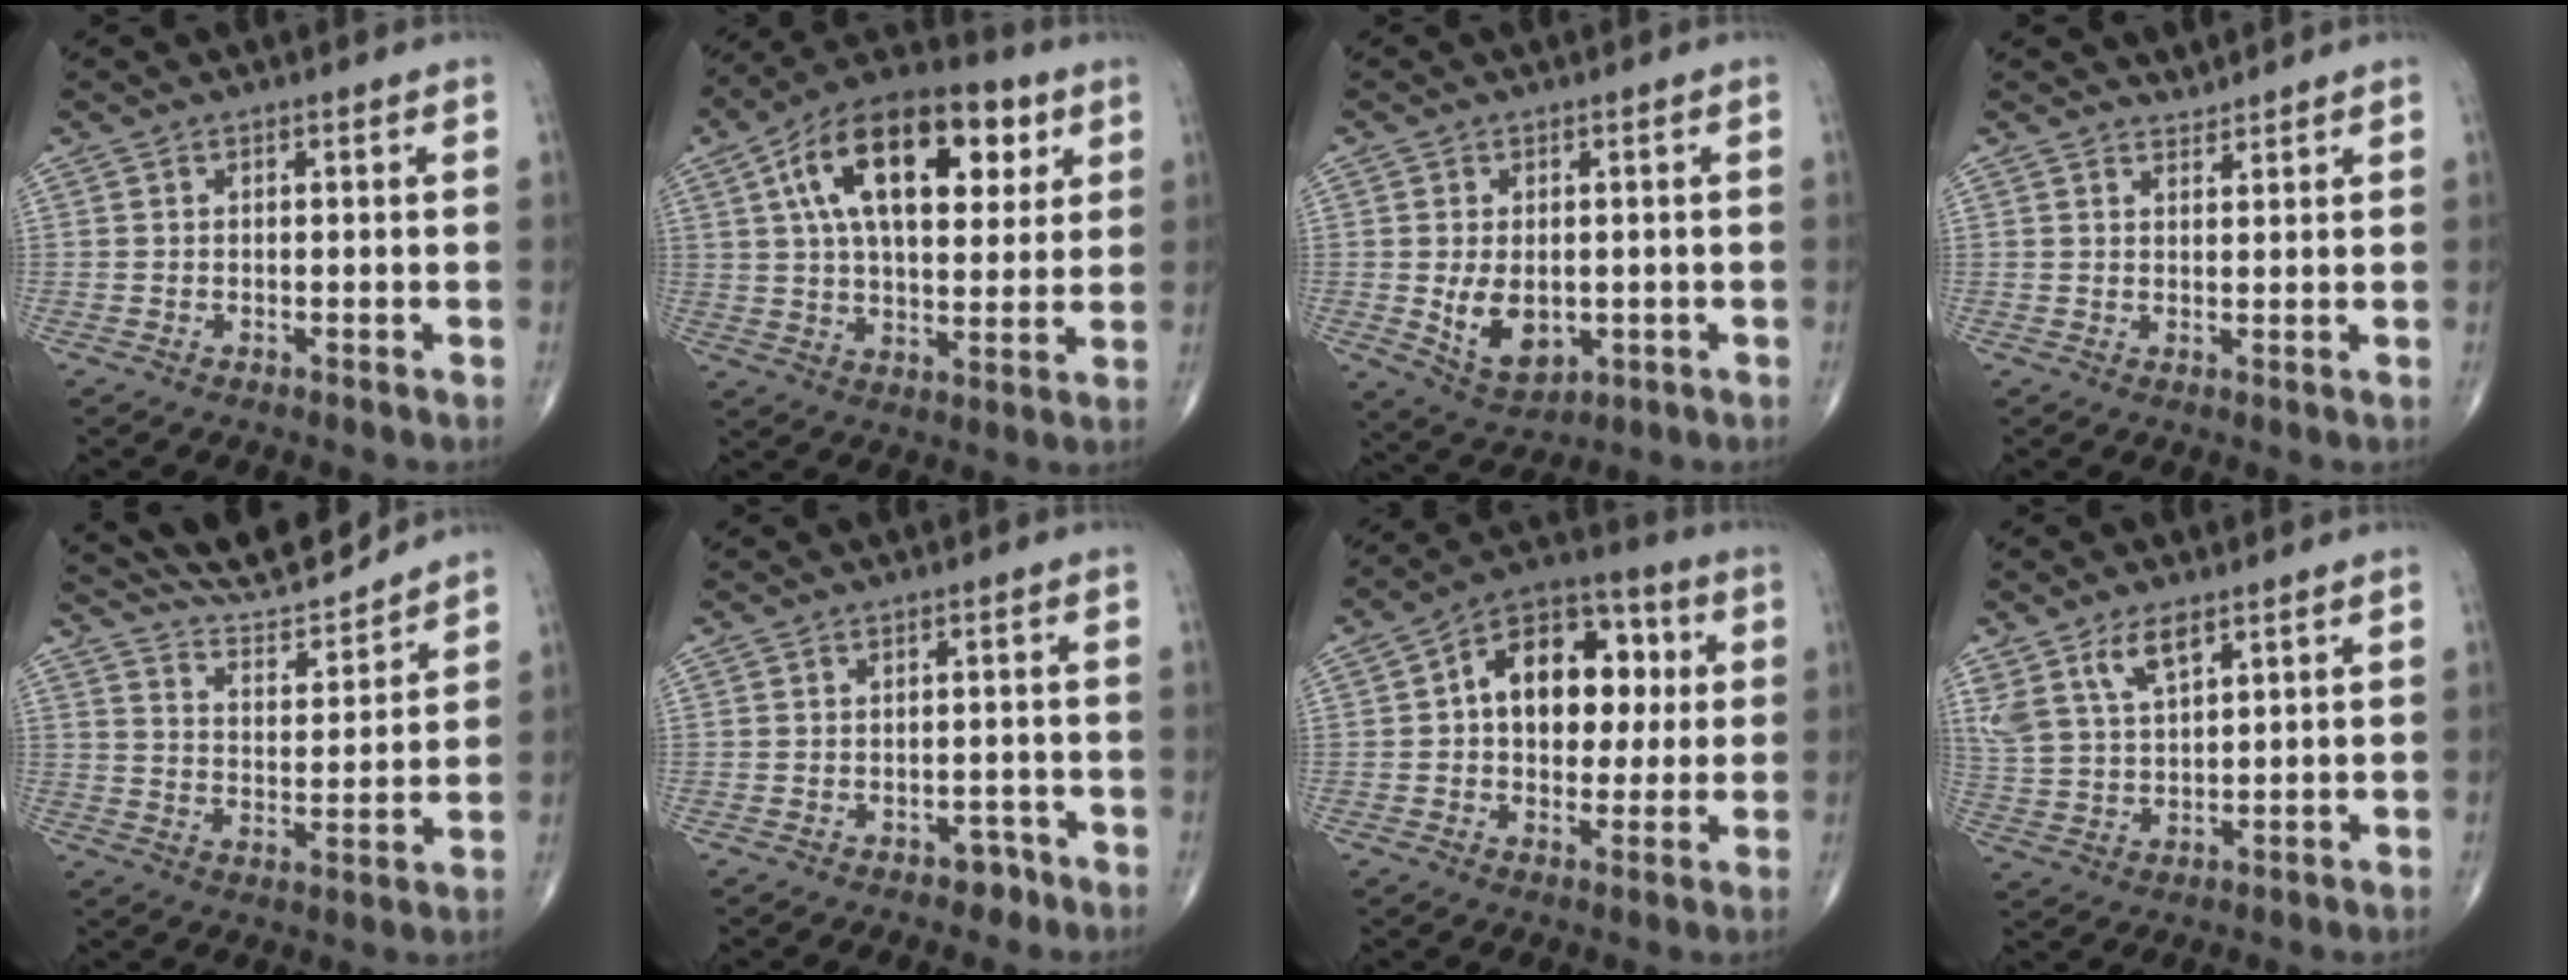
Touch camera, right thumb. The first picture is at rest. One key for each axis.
{"total": 22.3, "fx": 7.8, "fy": 11.4, "fz": 17.5, "tx": -0.262, "ty": 0.003, "tz": 0.120}
{"total": 7.8, "fx": -0.8, "fy": 5.0, "fz": 5.9, "tx": -0.085, "ty": -0.015, "tz": 0.003}
{"total": 1.8, "fx": 1.7, "fy": 0.1, "fz": -0.3, "tx": 0.011, "ty": -0.014, "tz": 0.028}
{"total": 12.3, "fx": 11.9, "fy": 0.8, "fz": 3.1, "tx": -0.042, "ty": -0.059, "tz": 0.209}
{"total": 2.1, "fx": -1.4, "fy": 1.3, "fz": 0.7, "tx": 0.002, "ty": 0.013, "tz": -0.018}
{"total": 16.6, "fx": 2.5, "fy": 11.0, "fz": 12.2, "tx": -0.135, "ty": 0.023, "tz": 0.030}
{"total": 8.6, "fx": 5.3, "fy": 3.8, "fz": 5.7, "tx": -0.111, "ty": -0.017, "tz": 0.113}